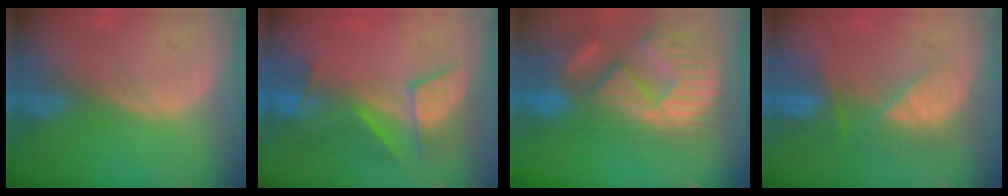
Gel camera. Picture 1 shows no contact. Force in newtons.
{"total": 8.0, "press": 7.5, "slide": 2.8}
{"total": 14.9, "press": 12.3, "slide": 8.5}
{"total": 7.6, "press": 6.9, "slide": 3.1}